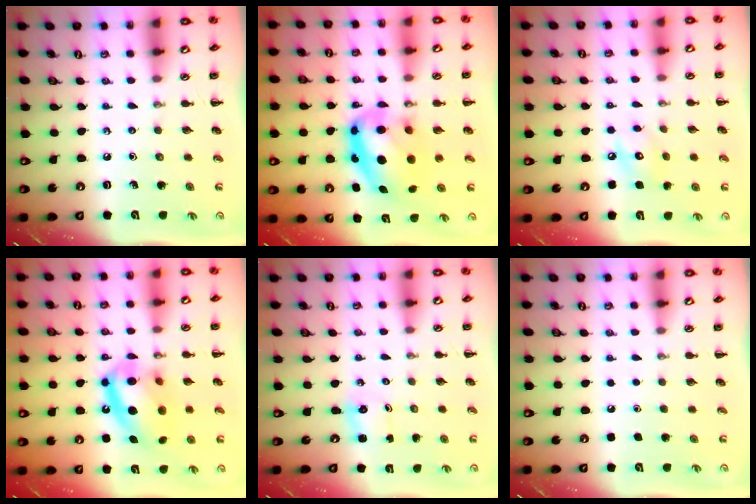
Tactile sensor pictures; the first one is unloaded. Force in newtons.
{"total": 13.1, "press": 12.8, "slide": 2.9}
{"total": 8.0, "press": 8.0, "slide": 0.9}
{"total": 16.8, "press": 16.5, "slide": 3.1}
{"total": 1.1, "press": 1.1, "slide": 0.4}
{"total": 1.6, "press": 1.6, "slide": 0.1}